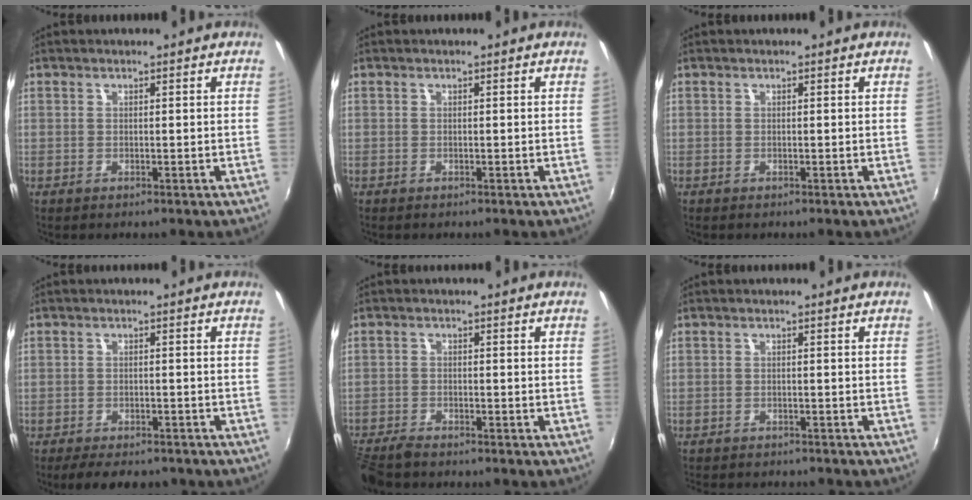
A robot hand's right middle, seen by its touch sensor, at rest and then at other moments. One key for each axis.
{"total": 0.0}
{"total": 0.0}
{"total": 6.9, "fx": -5.6, "fy": 2.2, "fz": 3.4, "tx": -0.077, "ty": -0.016, "tz": -0.087}
{"total": 5.5, "fx": -5.0, "fy": 0.9, "fz": 2.0, "tx": -0.058, "ty": -0.023, "tz": -0.096}
{"total": 5.3, "fx": -4.9, "fy": 0.9, "fz": 1.9, "tx": -0.049, "ty": -0.017, "tz": -0.074}